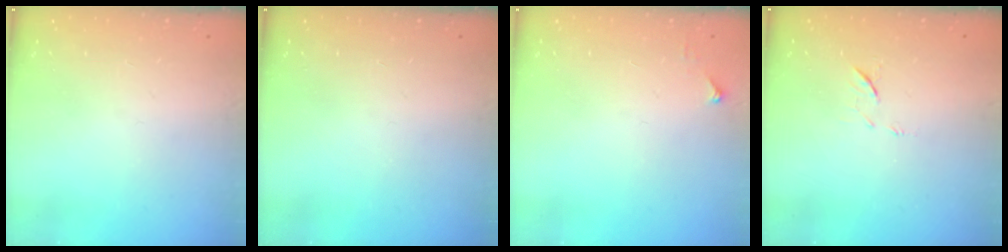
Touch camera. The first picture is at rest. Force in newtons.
{"total": 0.0}
{"total": 3.5, "press": 3.4, "slide": 0.4}
{"total": 6.7, "press": 6.6, "slide": 1.1}